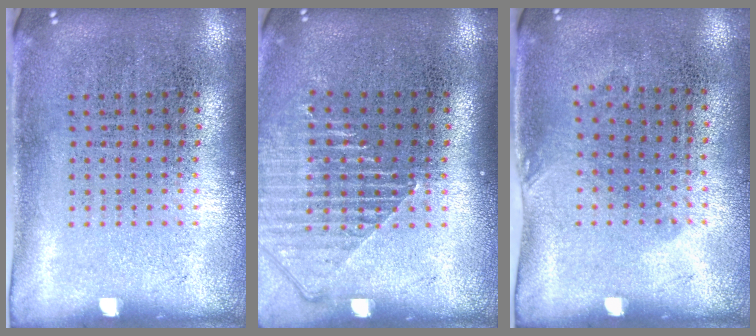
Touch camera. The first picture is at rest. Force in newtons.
{"total": 1.3, "press": 1.3, "slide": 0.4}
{"total": 0.8, "press": 0.6, "slide": 0.5}